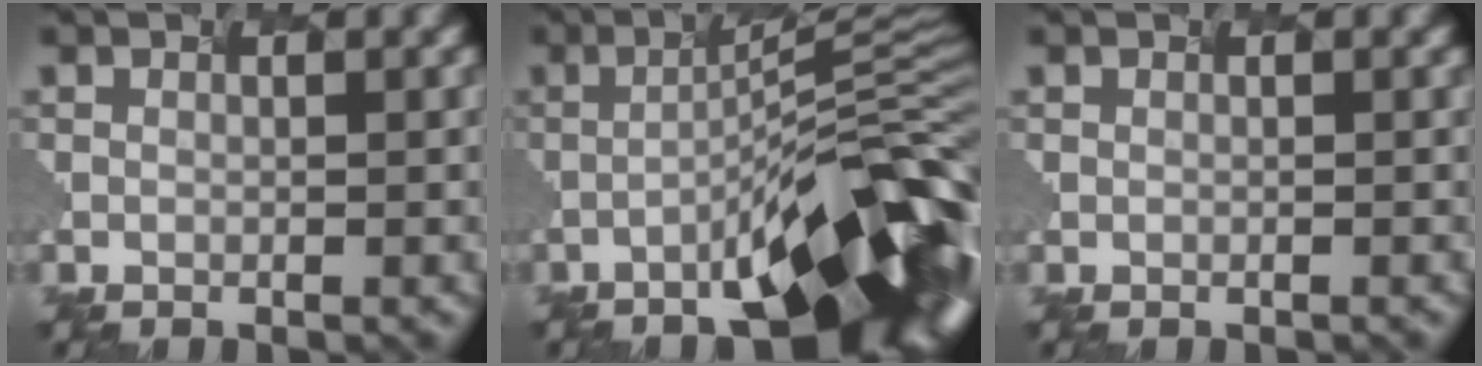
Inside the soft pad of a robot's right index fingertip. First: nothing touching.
{"total": 15.1, "force": [-6.7, 3.7, 13.0], "torque": [-0.161, 0.018, -0.098]}
{"total": 0.0}